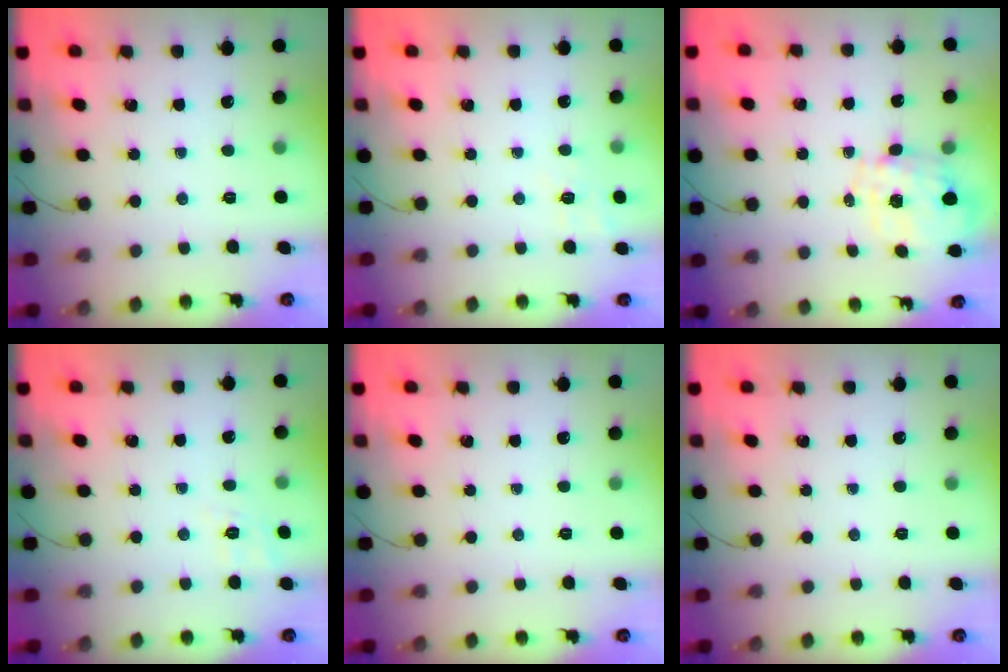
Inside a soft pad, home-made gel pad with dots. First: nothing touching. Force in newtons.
{"total": 8.3, "press": 8.1, "slide": 2.1}
{"total": 1.3, "press": 1.2, "slide": 0.4}
{"total": 2.0, "press": 0.1, "slide": 2.0}
{"total": 0.0}
{"total": 0.0}